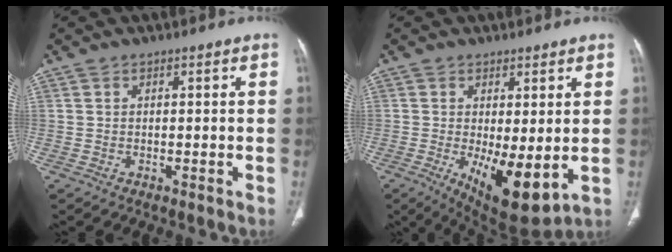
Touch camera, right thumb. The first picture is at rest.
{"total": 10.9, "force": [-1.6, 4.0, 10.0], "torque": [-0.156, -0.028, -0.009]}